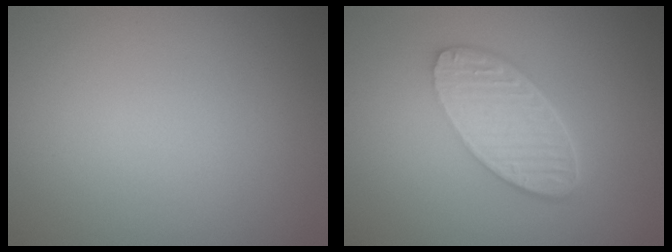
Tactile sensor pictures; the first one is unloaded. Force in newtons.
{"total": 6.0, "press": 4.3, "slide": 4.2}